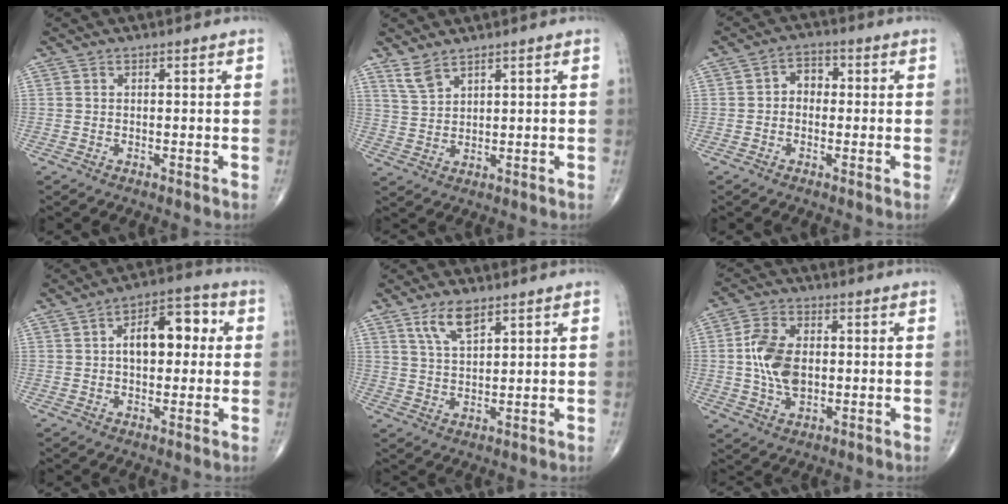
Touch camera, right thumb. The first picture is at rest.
{"total": 3.6, "force": [3.0, 1.2, 1.7], "torque": [-0.035, -0.015, 0.067]}
{"total": 3.9, "force": [0.0, 3.0, 2.4], "torque": [-0.014, 0.018, -0.011]}
{"total": 10.9, "force": [1.7, 6.1, 8.8], "torque": [-0.107, 0.025, 0.019]}
{"total": 6.1, "force": [3.8, 2.4, 4.2], "torque": [-0.074, -0.020, 0.075]}
{"total": 10.0, "force": [0.2, 6.3, 7.7], "torque": [-0.144, 0.003, 0.005]}